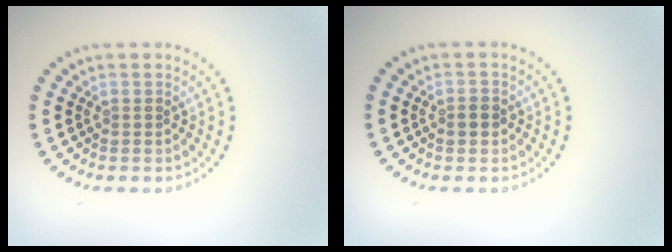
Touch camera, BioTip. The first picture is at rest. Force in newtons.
{"total": 1.3, "press": 1.2, "slide": 0.4}